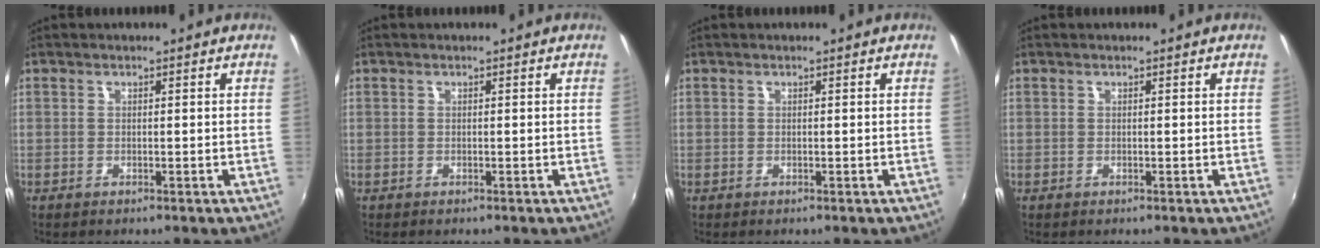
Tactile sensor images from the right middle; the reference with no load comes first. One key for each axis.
{"total": 0.0}
{"total": 0.0}
{"total": 0.0}